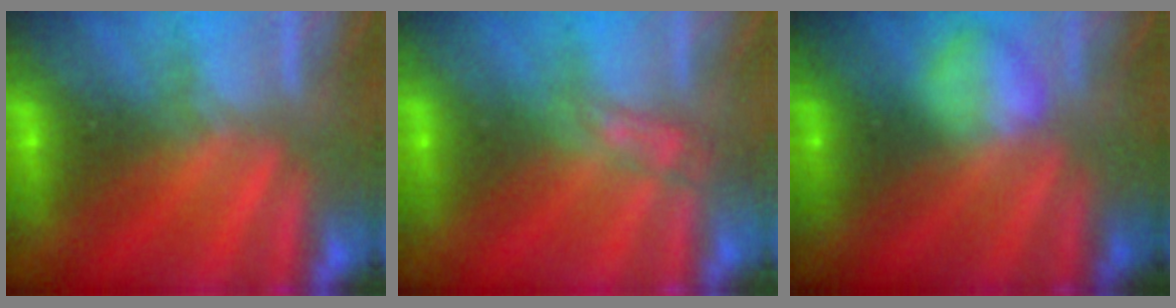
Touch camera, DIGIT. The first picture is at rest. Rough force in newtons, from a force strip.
{"total": 2.8}
{"total": 2.3}